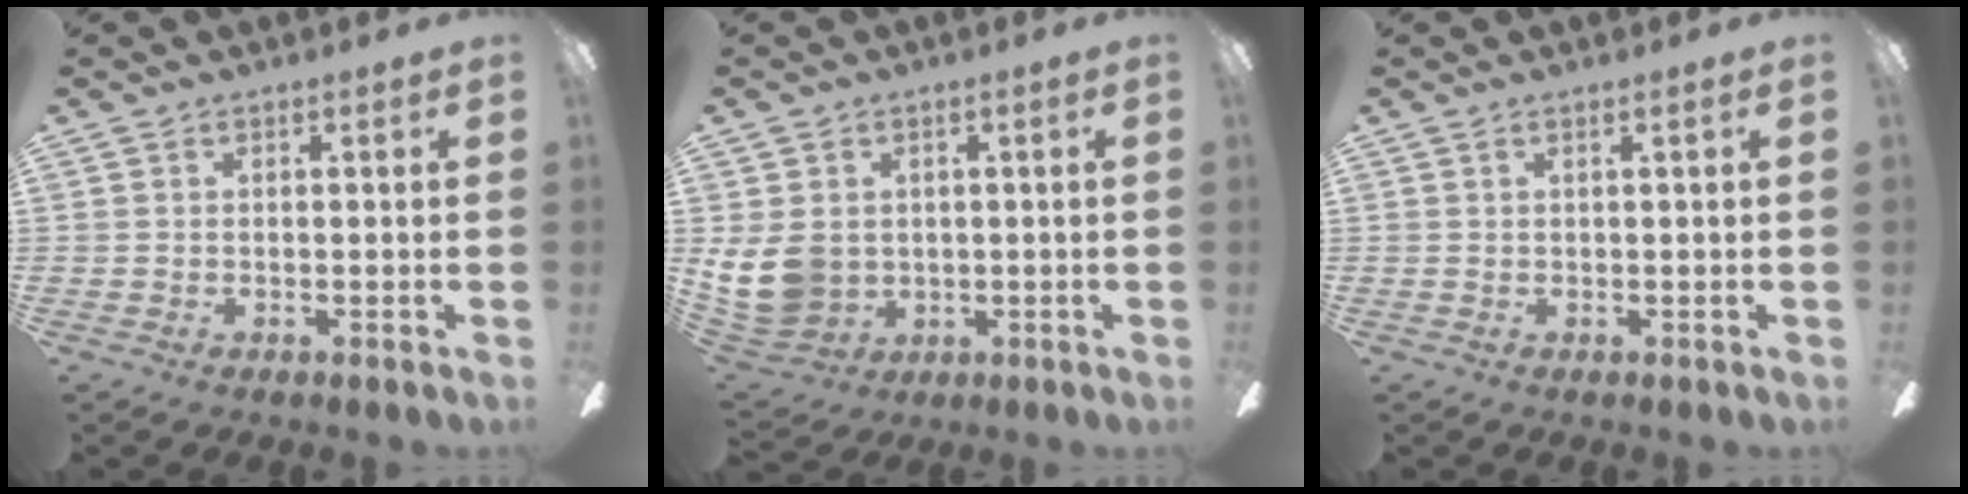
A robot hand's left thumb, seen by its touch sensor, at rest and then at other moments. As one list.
[{"total": 10.0, "force": [0.5, 8.5, 5.2], "torque": [-0.141, -0.003, 0.013]}, {"total": 1.0, "force": [0.2, -0.1, 1.0], "torque": [-0.016, -0.001, 0.003]}]